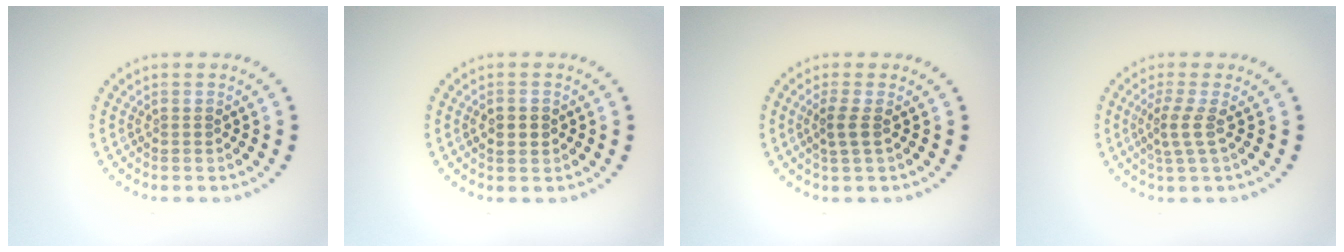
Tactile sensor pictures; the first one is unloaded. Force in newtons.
{"total": 2.2, "press": 2.2, "slide": 0.1}
{"total": 1.6, "press": 1.2, "slide": 1.0}
{"total": 2.2, "press": 1.5, "slide": 1.6}